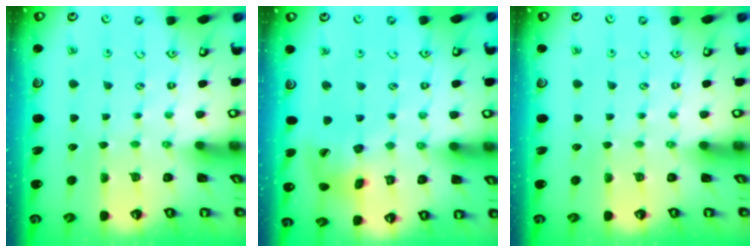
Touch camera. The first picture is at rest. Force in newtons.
{"total": 15.5, "press": 15.3, "slide": 2.2}
{"total": 0.0}